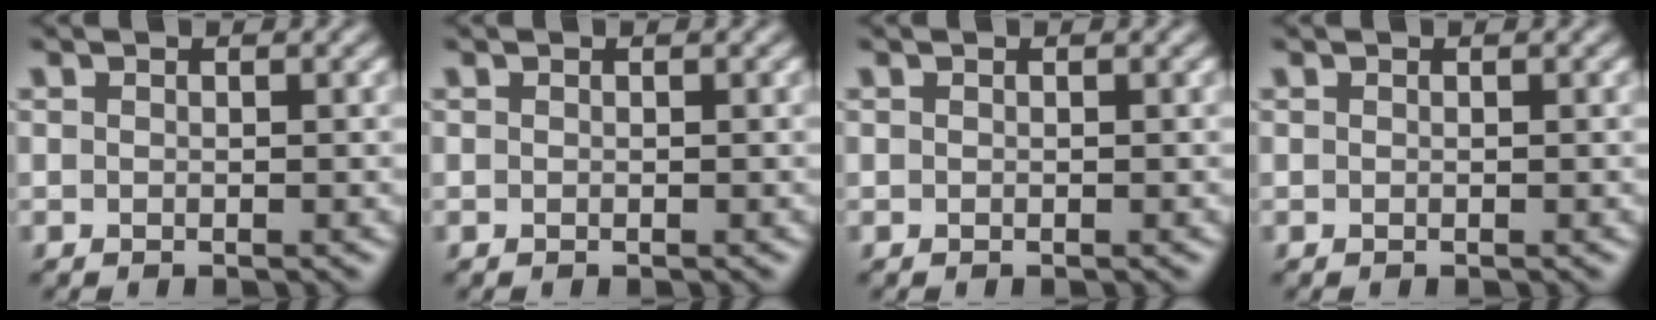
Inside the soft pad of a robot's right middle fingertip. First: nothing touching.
{"total": 0.0}
{"total": 0.0}
{"total": 0.0}